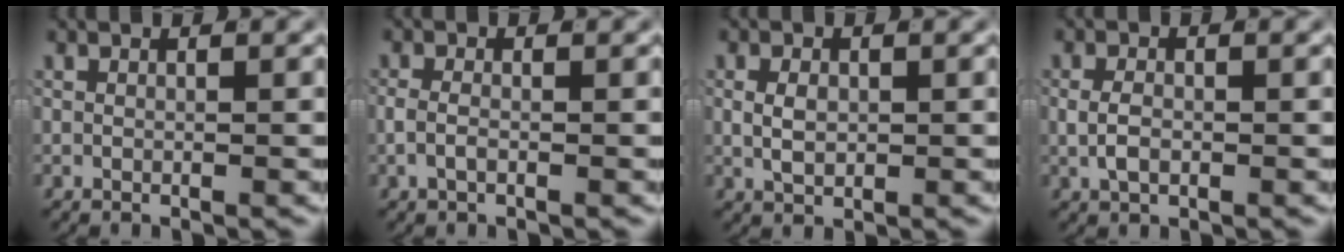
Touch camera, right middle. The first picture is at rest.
{"total": 1.4, "force": [-0.4, 0.6, 1.3], "torque": [-0.030, -0.003, -0.005]}
{"total": 2.1, "force": [0.1, 1.4, 1.6], "torque": [-0.029, -0.005, 0.010]}
{"total": 1.9, "force": [-0.3, 1.1, 1.5], "torque": [-0.028, -0.003, 0.000]}